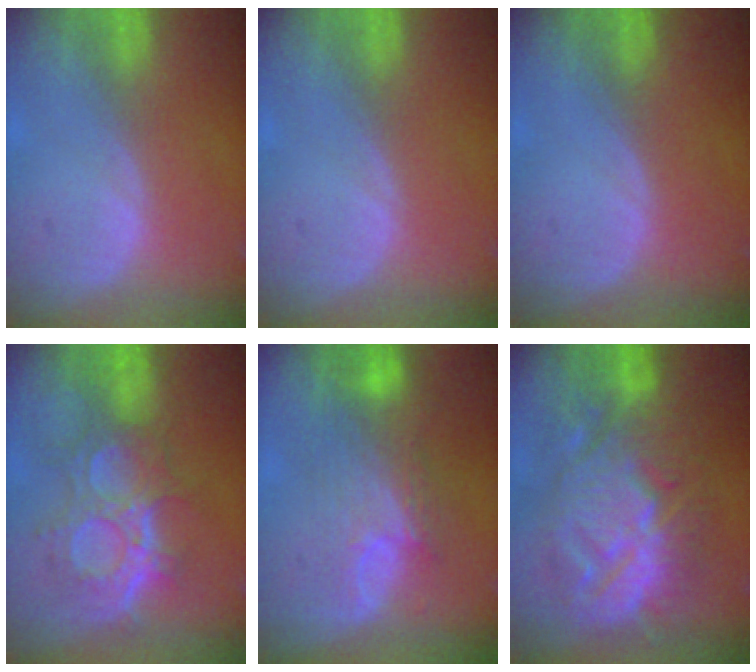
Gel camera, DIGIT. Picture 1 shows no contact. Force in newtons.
{"total": 0.0}
{"total": 0.0}
{"total": 9.9, "press": 9.6, "slide": 2.6}
{"total": 9.7, "press": 8.0, "slide": 5.5}
{"total": 13.9, "press": 13.8, "slide": 1.3}